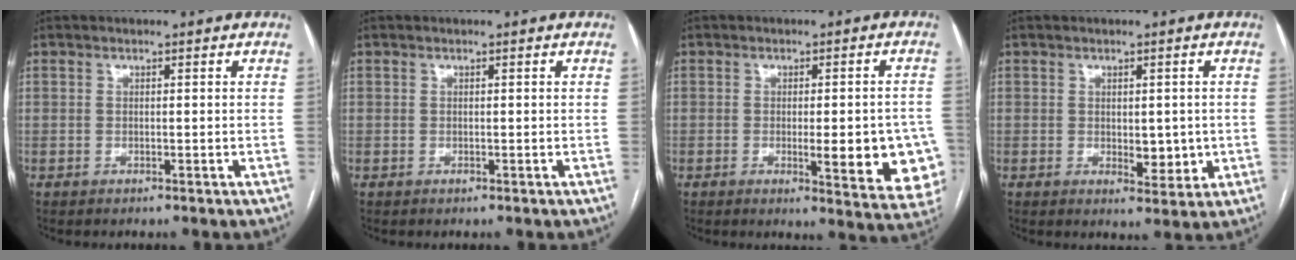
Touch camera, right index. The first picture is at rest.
{"total": 0.0}
{"total": 12.1, "force": [-2.7, 2.8, 11.5], "torque": [-0.090, -0.003, -0.025]}
{"total": 4.4, "force": [-0.3, 2.1, 3.8], "torque": [-0.050, -0.007, 0.004]}